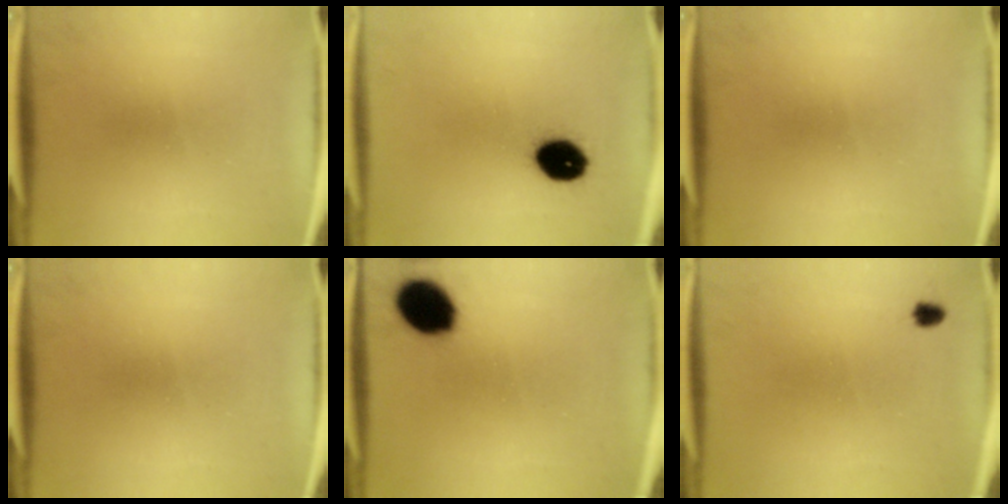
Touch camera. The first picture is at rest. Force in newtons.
{"total": 8.2}
{"total": 0.0}
{"total": 0.0}
{"total": 12.2}
{"total": 1.5}